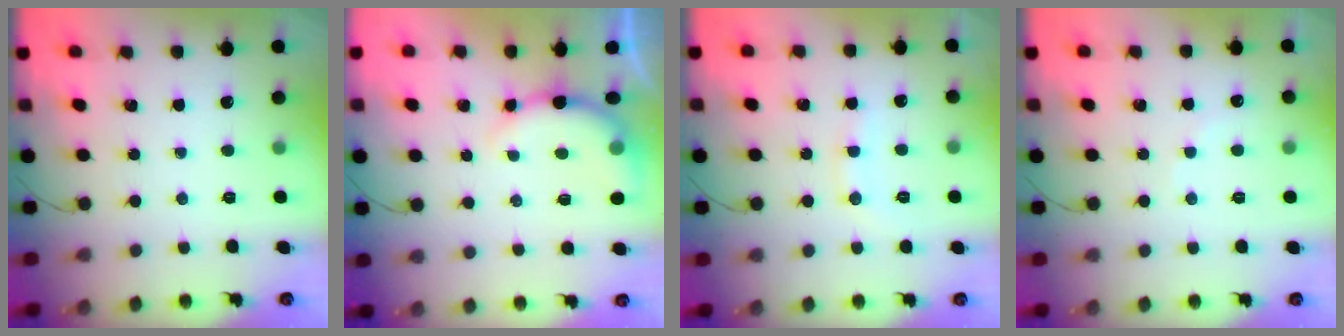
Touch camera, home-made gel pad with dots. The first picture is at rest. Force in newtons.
{"total": 8.8, "press": 8.7, "slide": 1.1}
{"total": 7.0, "press": 6.9, "slide": 1.2}
{"total": 5.0, "press": 5.0, "slide": 0.9}